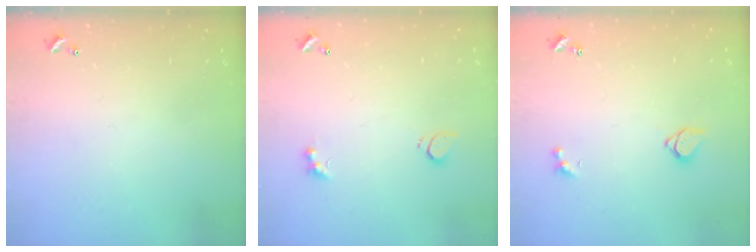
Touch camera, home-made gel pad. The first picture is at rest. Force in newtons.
{"total": 3.0, "press": 2.7, "slide": 1.1}
{"total": 1.6, "press": 1.5, "slide": 0.3}